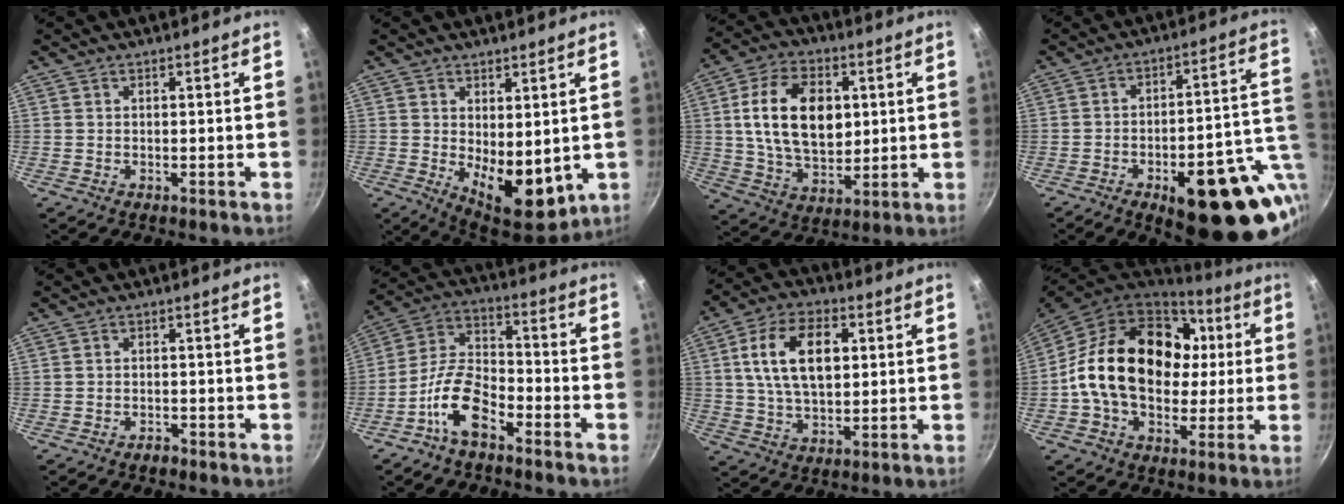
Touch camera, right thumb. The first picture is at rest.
{"total": 10.8, "force": [0.1, 5.9, 9.1], "torque": [-0.106, -0.030, 0.017]}
{"total": 16.8, "force": [2.9, 10.8, 12.6], "torque": [-0.197, -0.002, 0.050]}
{"total": 23.5, "force": [-7.0, 9.2, 20.5], "torque": [-0.221, 0.017, -0.085]}
{"total": 1.5, "force": [-1.2, 0.7, 0.5], "torque": [-0.005, 0.016, -0.017]}
{"total": 11.4, "force": [-6.5, 5.5, 7.5], "torque": [-0.138, 0.056, -0.138]}
{"total": 14.2, "force": [2.9, 8.4, 11.0], "torque": [-0.178, 0.007, 0.047]}
{"total": 24.2, "force": [2.3, 17.4, 16.7], "torque": [-0.266, 0.031, 0.036]}